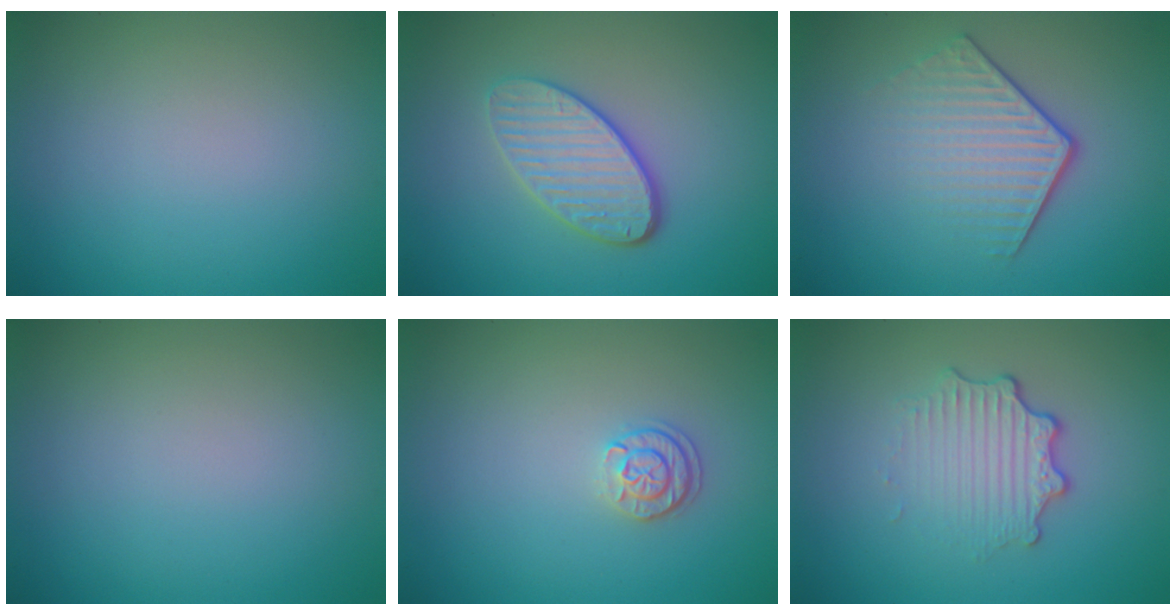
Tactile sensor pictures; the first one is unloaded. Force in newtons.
{"total": 4.0, "press": 3.3, "slide": 2.4}
{"total": 4.4, "press": 2.9, "slide": 3.3}
{"total": 0.0}
{"total": 1.7, "press": 1.6, "slide": 0.7}
{"total": 3.5, "press": 2.5, "slide": 2.4}